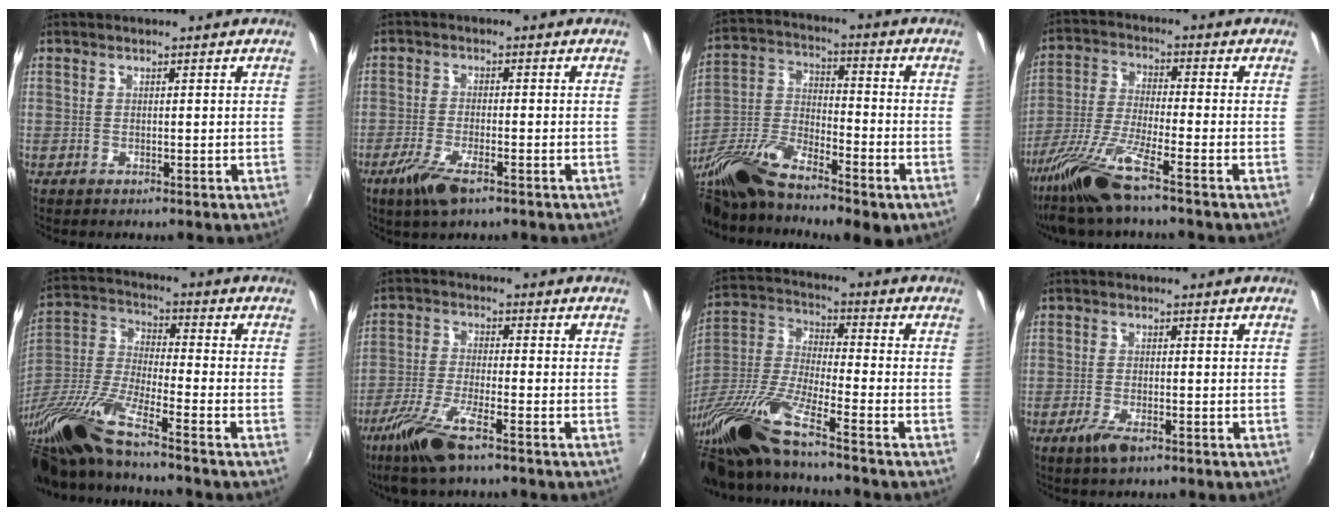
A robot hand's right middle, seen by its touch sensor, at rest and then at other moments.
{"total": 6.4, "force": [-4.1, 1.6, 4.7], "torque": [-0.113, -0.015, -0.077]}
{"total": 16.7, "force": [-11.6, 5.4, 10.8], "torque": [-0.228, -0.035, -0.222]}
{"total": 11.1, "force": [-8.2, 0.0, 7.5], "torque": [-0.161, -0.022, -0.161]}
{"total": 18.2, "force": [-13.9, 1.0, 11.7], "torque": [-0.239, -0.043, -0.278]}
{"total": 10.0, "force": [-6.7, 1.4, 7.3], "torque": [-0.164, -0.022, -0.131]}
{"total": 17.4, "force": [-13.5, 0.6, 10.9], "torque": [-0.222, -0.037, -0.271]}
{"total": 3.8, "force": [-2.5, 1.1, 2.6], "torque": [-0.063, -0.009, -0.049]}